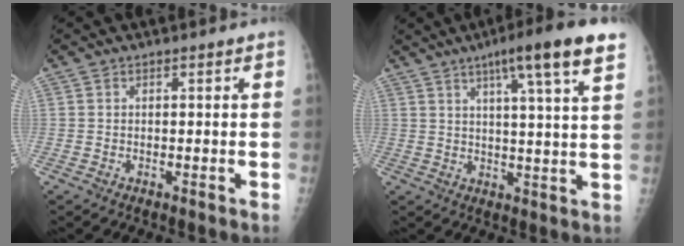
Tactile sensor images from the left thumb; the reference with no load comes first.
{"total": 12.8, "force": [7.4, 0.6, 10.4], "torque": [-0.155, -0.020, 0.100]}